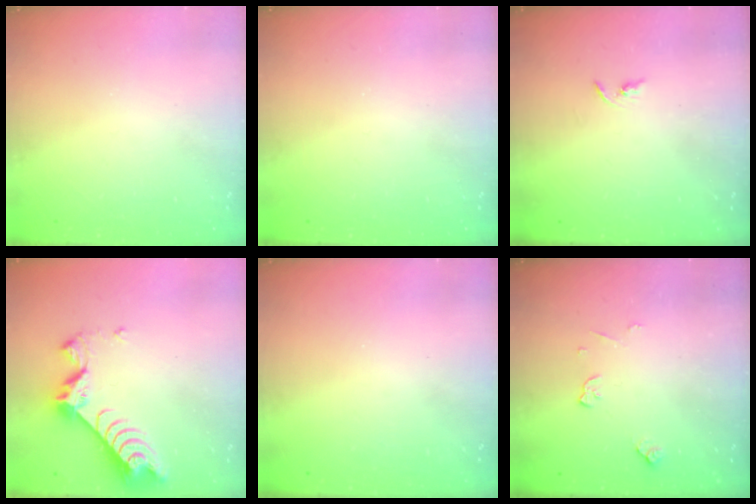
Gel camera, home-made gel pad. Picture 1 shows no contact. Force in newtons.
{"total": 0.0}
{"total": 2.2, "press": 2.2, "slide": 0.2}
{"total": 8.1, "press": 8.1, "slide": 0.8}
{"total": 0.0}
{"total": 4.8, "press": 4.7, "slide": 0.7}